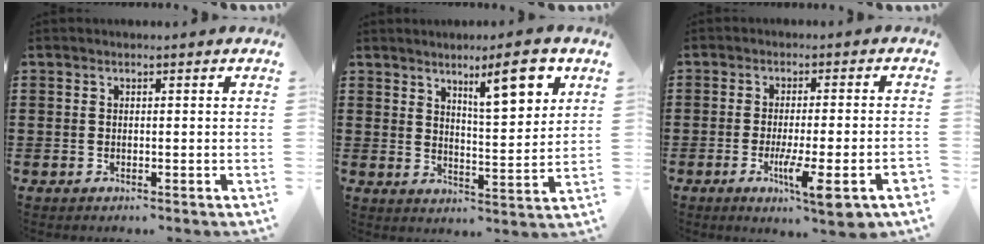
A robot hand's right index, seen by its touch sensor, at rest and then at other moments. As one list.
[{"total": 9.0, "force": [5.4, 2.4, 6.8], "torque": [-0.097, -0.018, 0.083]}, {"total": 8.5, "force": [-3.7, 0.4, 7.7], "torque": [-0.133, -0.017, -0.062]}]